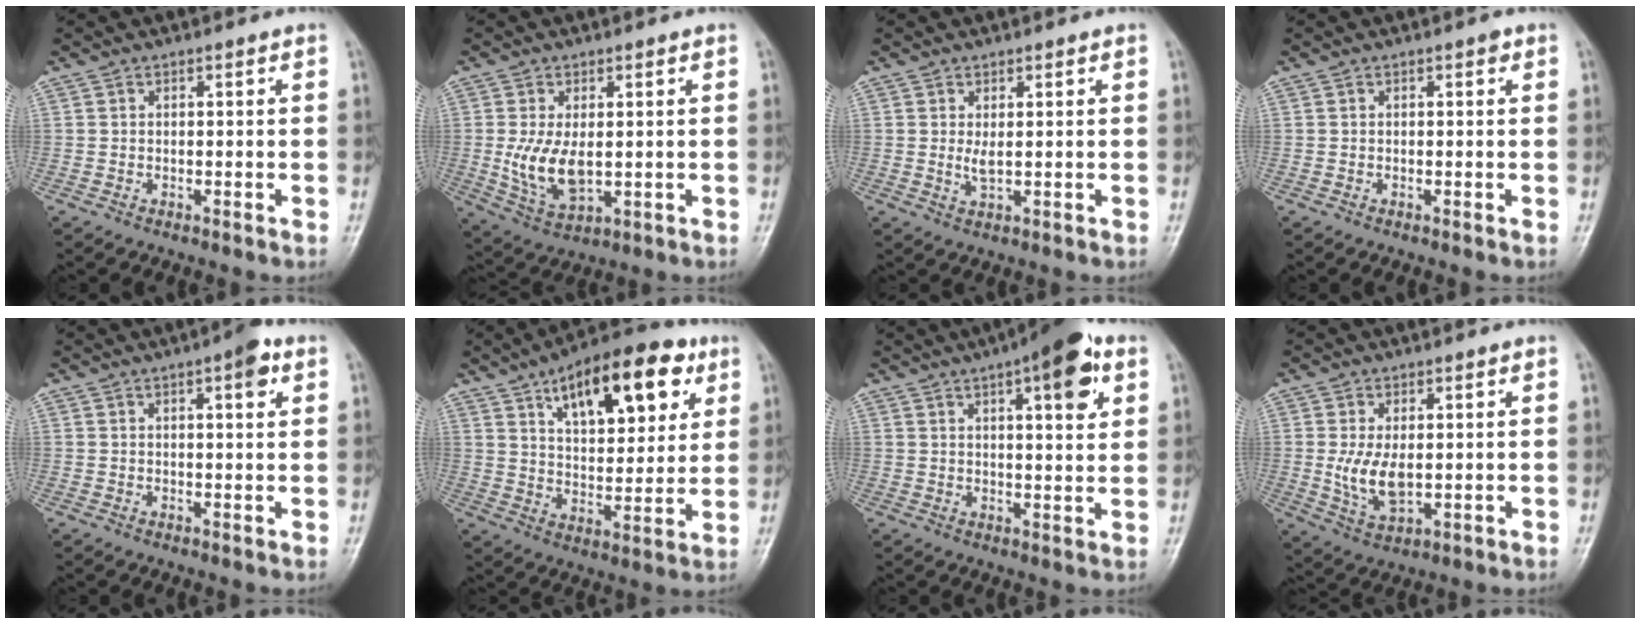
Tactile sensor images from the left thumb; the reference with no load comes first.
{"total": 8.3, "force": [0.1, 4.6, 6.9], "torque": [-0.128, -0.016, 0.014]}
{"total": 2.4, "force": [0.7, 0.9, 2.1], "torque": [-0.037, -0.009, 0.015]}
{"total": 0.8, "force": [0.4, 0.4, 0.6], "torque": [-0.004, 0.000, 0.002]}
{"total": 4.6, "force": [2.1, 1.3, 3.8], "torque": [-0.046, -0.004, 0.025]}
{"total": 19.9, "force": [9.5, 8.9, 15.0], "torque": [-0.182, -0.023, 0.146]}
{"total": 12.2, "force": [5.7, 3.8, 10.0], "torque": [-0.116, -0.011, 0.072]}
{"total": 6.8, "force": [0.3, 3.8, 5.7], "torque": [-0.105, -0.016, 0.014]}